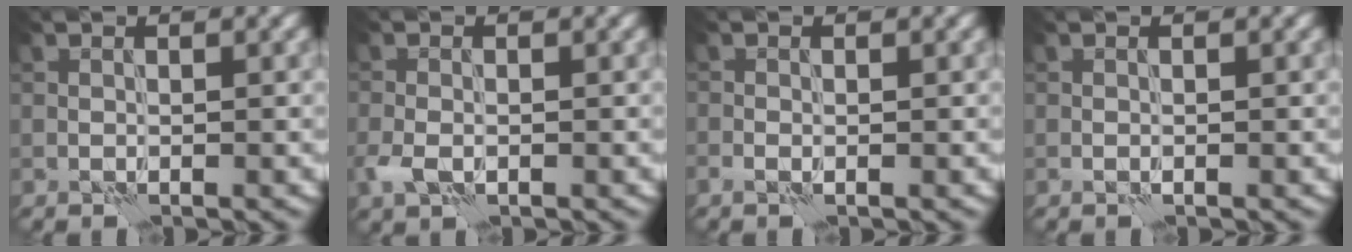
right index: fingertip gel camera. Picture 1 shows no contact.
{"total": 1.8, "force": [-0.5, 1.3, 1.1], "torque": [-0.030, -0.004, -0.014]}
{"total": 0.5, "force": [-0.2, 0.4, 0.3], "torque": [-0.008, -0.003, -0.003]}
{"total": 0.0}